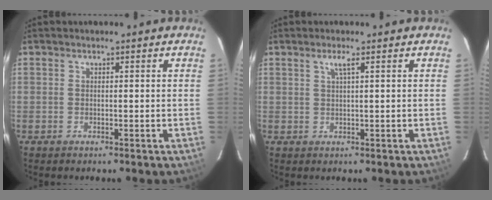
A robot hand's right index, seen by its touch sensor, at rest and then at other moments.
{"total": 1.6, "force": [0.8, -0.3, 1.4], "torque": [-0.027, 0.001, 0.017]}